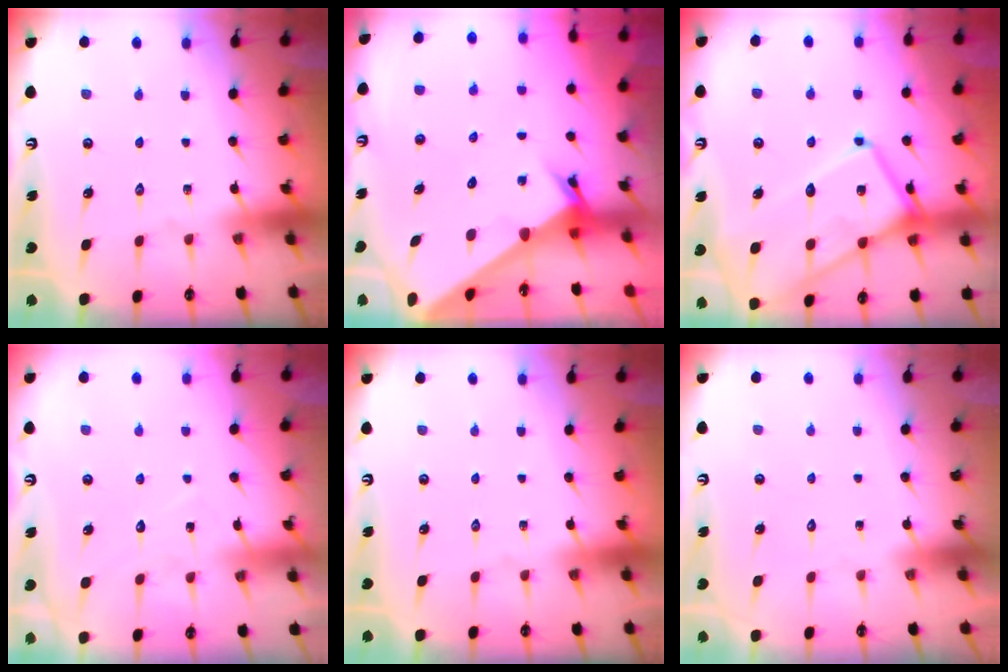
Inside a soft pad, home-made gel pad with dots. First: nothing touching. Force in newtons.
{"total": 3.1, "press": 3.1, "slide": 0.3}
{"total": 16.5, "press": 16.5, "slide": 1.5}
{"total": 6.5, "press": 6.5, "slide": 0.1}
{"total": 0.0}
{"total": 1.6, "press": 1.6, "slide": 0.1}